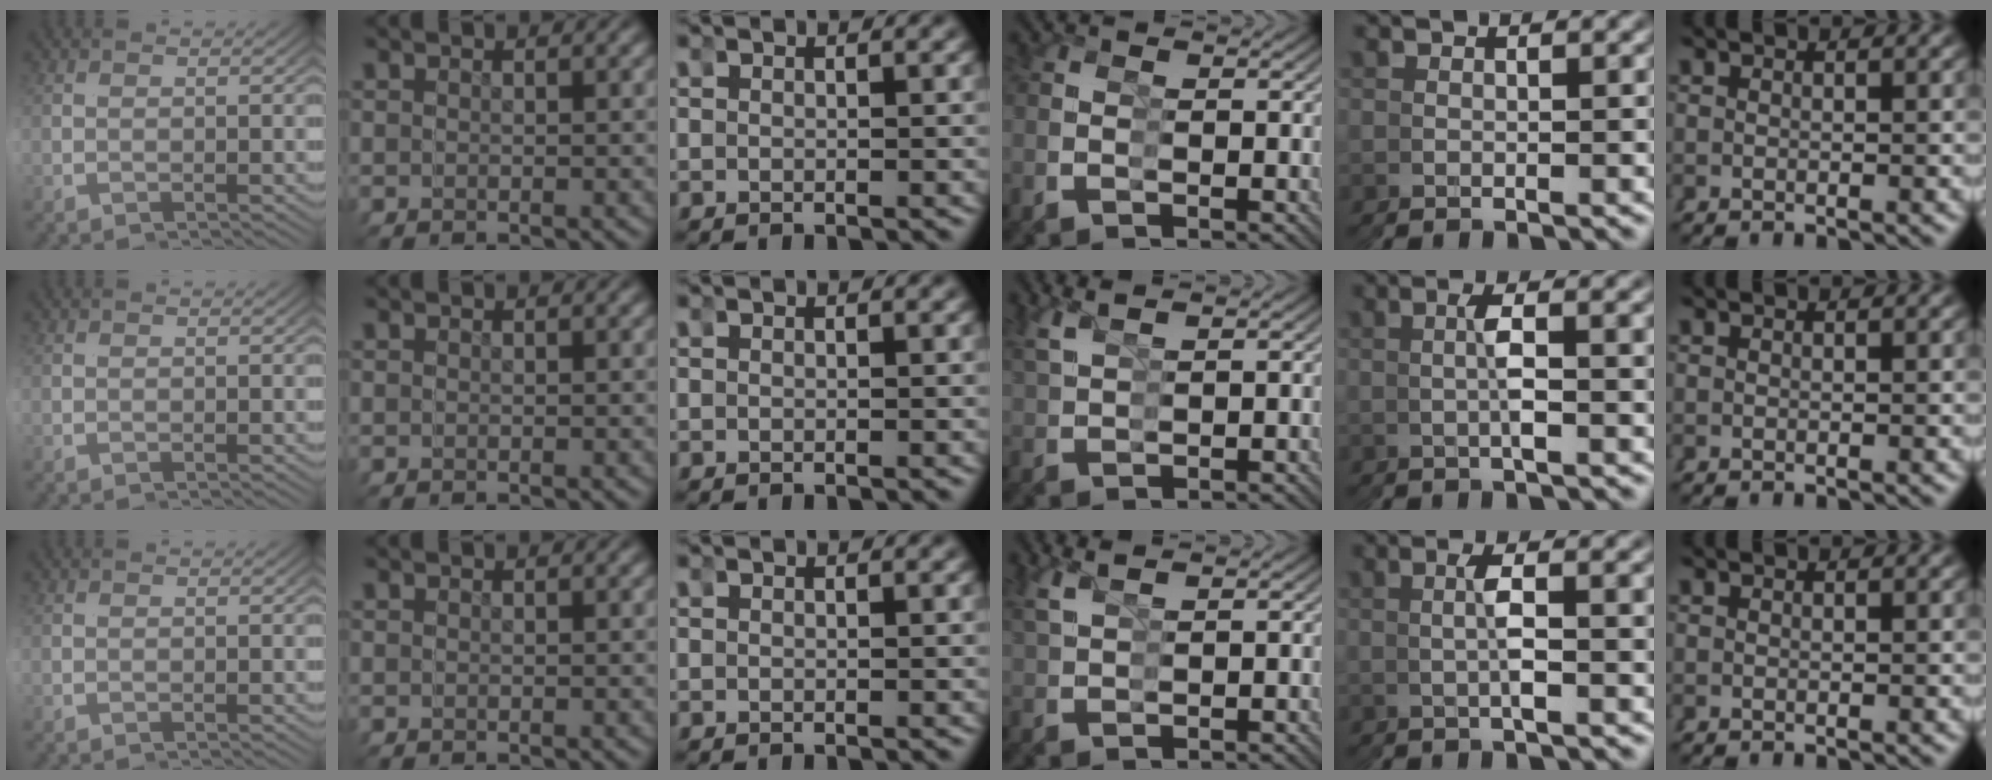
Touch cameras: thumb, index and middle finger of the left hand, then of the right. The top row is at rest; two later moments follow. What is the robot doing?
{"motion": "grasp_and_lifting", "object": "pipette"}